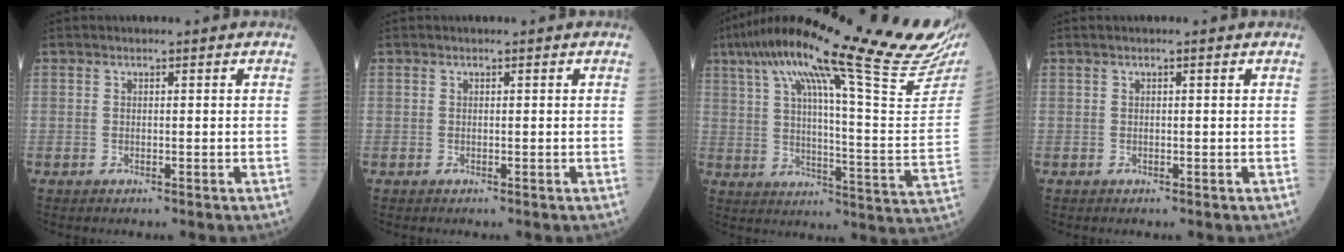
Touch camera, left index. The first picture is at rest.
{"total": 0.0}
{"total": 33.7, "force": [26.3, 2.0, 21.0], "torque": [-0.271, -0.025, 0.347]}
{"total": 0.7, "force": [0.4, -0.1, 0.6], "torque": [-0.017, 0.012, 0.008]}